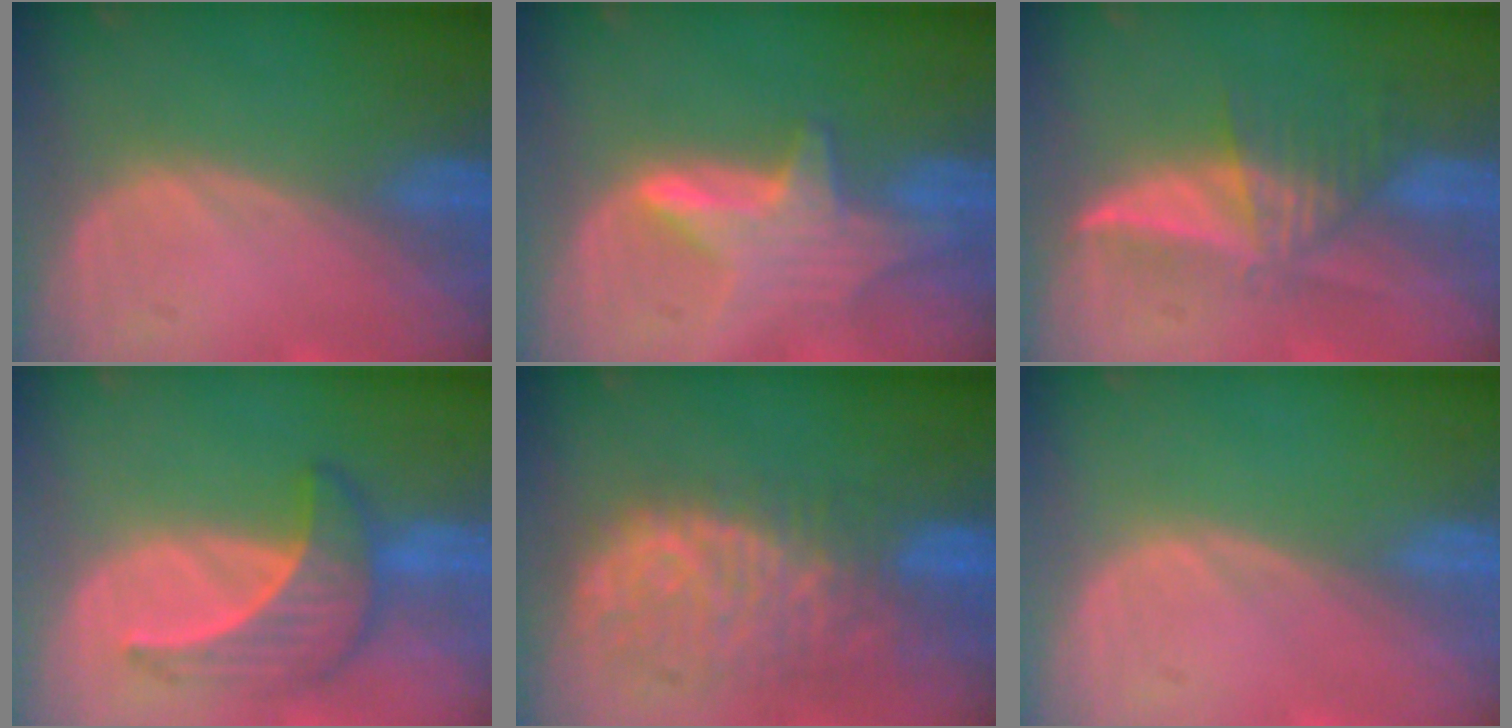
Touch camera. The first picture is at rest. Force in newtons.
{"total": 6.8, "press": 6.4, "slide": 2.1}
{"total": 6.0, "press": 5.7, "slide": 1.9}
{"total": 6.5, "press": 6.4, "slide": 1.2}
{"total": 10.9, "press": 9.5, "slide": 5.4}
{"total": 0.0}